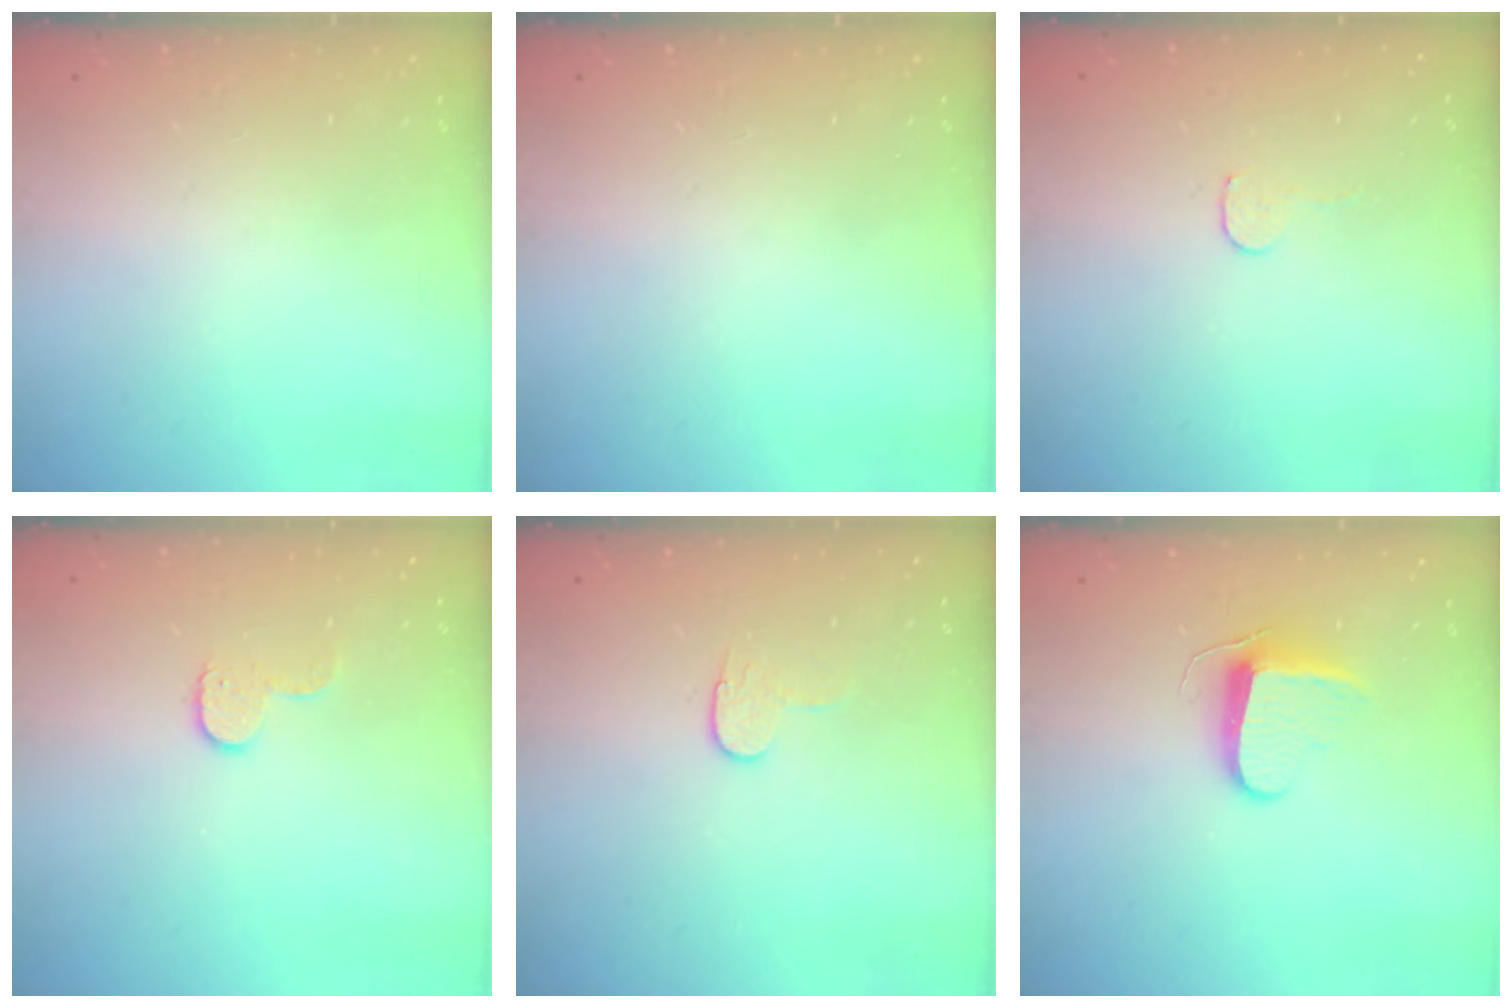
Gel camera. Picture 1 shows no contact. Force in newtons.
{"total": 0.0}
{"total": 3.5, "press": 3.5, "slide": 0.3}
{"total": 7.4, "press": 7.4, "slide": 0.4}
{"total": 6.2, "press": 6.2, "slide": 0.5}
{"total": 9.6, "press": 9.6, "slide": 0.8}